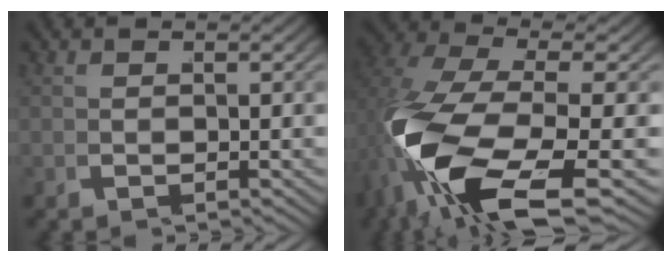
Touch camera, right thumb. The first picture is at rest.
{"total": 14.4, "force": [-2.8, 7.9, 11.8], "torque": [-0.314, -0.067, 0.000]}